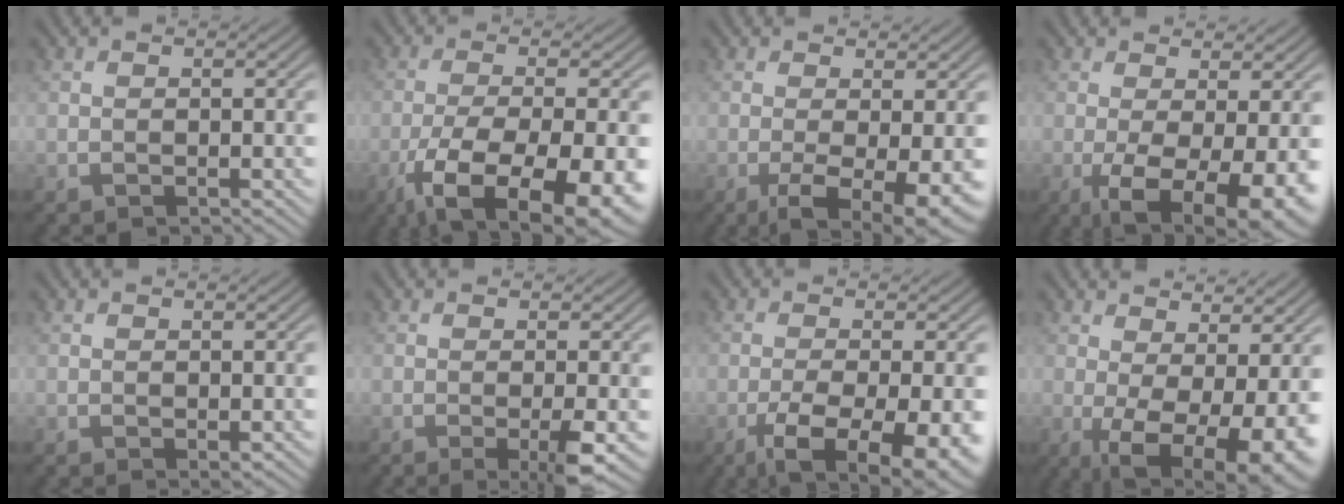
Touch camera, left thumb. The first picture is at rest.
{"total": 14.5, "force": [-7.4, 5.0, 11.5], "torque": [-0.220, -0.034, -0.112]}
{"total": 6.6, "force": [-2.2, 1.6, 6.0], "torque": [-0.101, -0.005, -0.033]}
{"total": 9.8, "force": [-2.8, 3.2, 8.8], "torque": [-0.153, -0.014, -0.035]}
{"total": 0.6, "force": [0.0, 0.3, 0.5], "torque": [-0.006, -0.004, -0.001]}
{"total": 4.1, "force": [-1.1, 0.5, 3.9], "torque": [-0.068, -0.002, -0.021]}
{"total": 11.2, "force": [-5.3, 3.6, 9.2], "torque": [-0.161, -0.022, -0.073]}
{"total": 11.6, "force": [-1.5, 4.7, 10.5], "torque": [-0.163, -0.004, -0.014]}